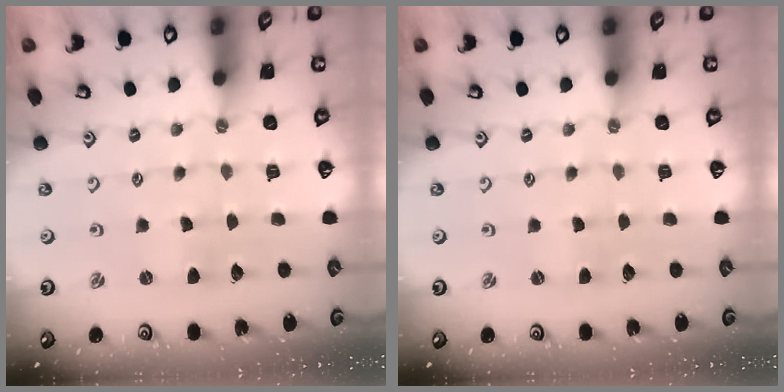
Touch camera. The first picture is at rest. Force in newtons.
{"total": 0.0}